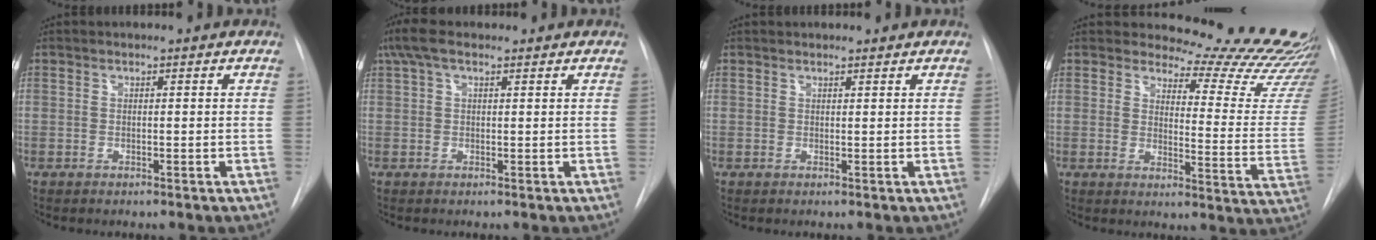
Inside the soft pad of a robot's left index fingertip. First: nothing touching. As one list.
[{"total": 4.4, "force": [2.7, 1.5, 3.2], "torque": [-0.077, 0.039, 0.054]}, {"total": 0.6, "force": [0.6, 0.2, 0.0], "torque": [-0.004, 0.006, 0.010]}, {"total": 20.7, "force": [20.1, 2.8, 4.0], "torque": [-0.027, -0.160, 0.204]}]